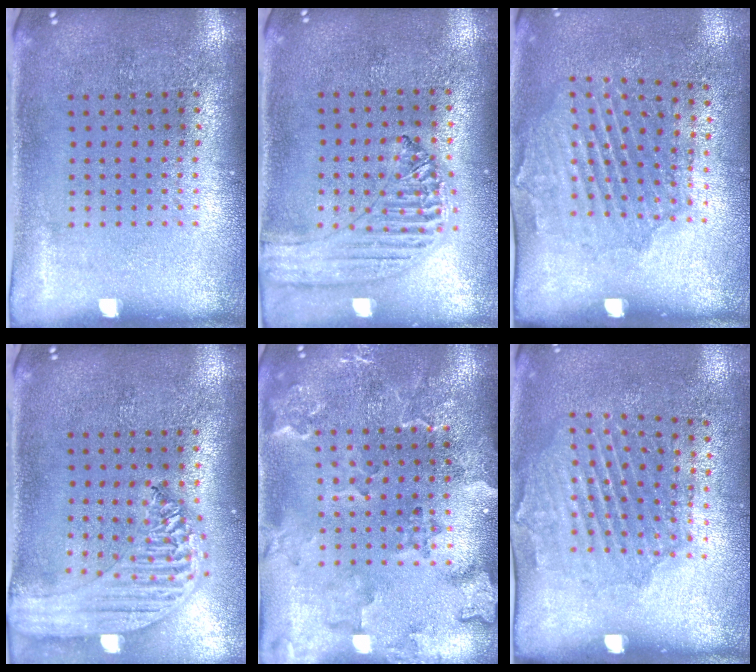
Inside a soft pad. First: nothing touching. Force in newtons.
{"total": 1.3, "press": 1.3, "slide": 0.1}
{"total": 1.8, "press": 1.5, "slide": 0.9}
{"total": 2.2, "press": 2.0, "slide": 1.0}
{"total": 2.3, "press": 2.1, "slide": 0.8}
{"total": 1.8, "press": 1.5, "slide": 0.9}